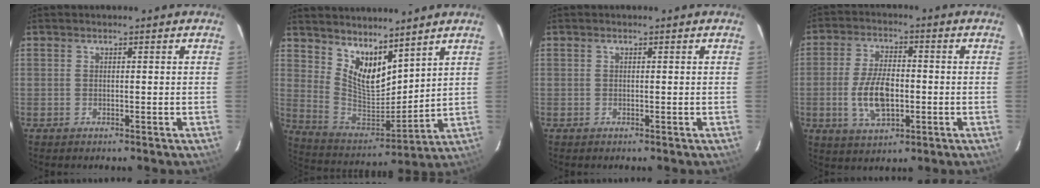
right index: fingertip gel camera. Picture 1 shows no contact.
{"total": 12.2, "force": [8.8, 5.1, 6.8], "torque": [-0.127, -0.014, 0.174]}
{"total": 0.0}
{"total": 10.0, "force": [-1.9, 5.1, 8.5], "torque": [-0.170, -0.002, -0.030]}